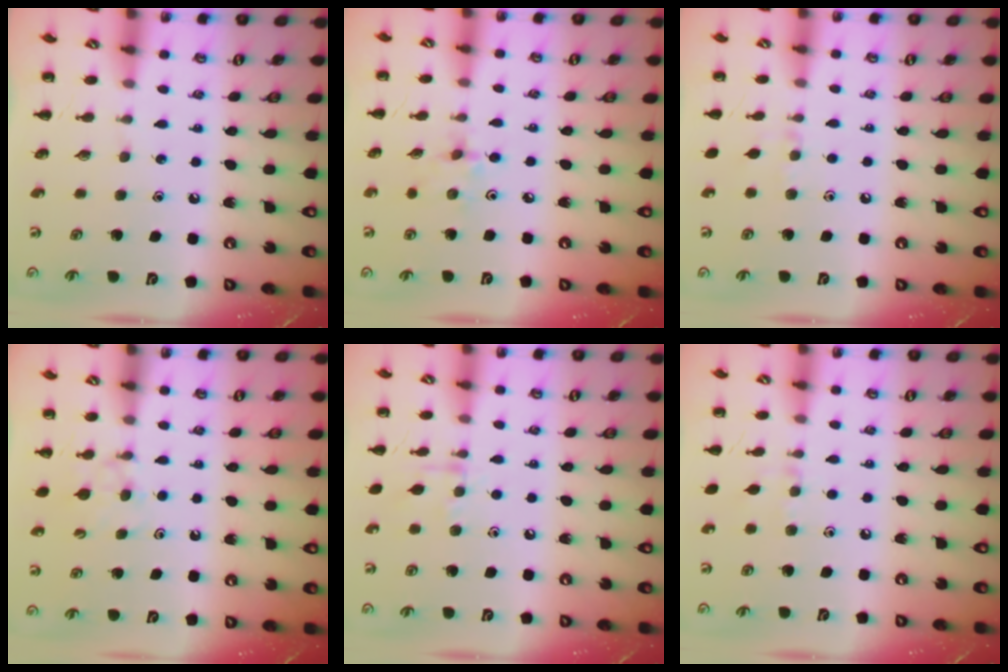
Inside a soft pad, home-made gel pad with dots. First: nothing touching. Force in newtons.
{"total": 2.9, "press": 2.7, "slide": 0.9}
{"total": 3.8, "press": 3.5, "slide": 1.4}
{"total": 4.9, "press": 4.6, "slide": 1.6}
{"total": 6.5, "press": 6.5, "slide": 1.1}
{"total": 4.3, "press": 4.0, "slide": 1.5}